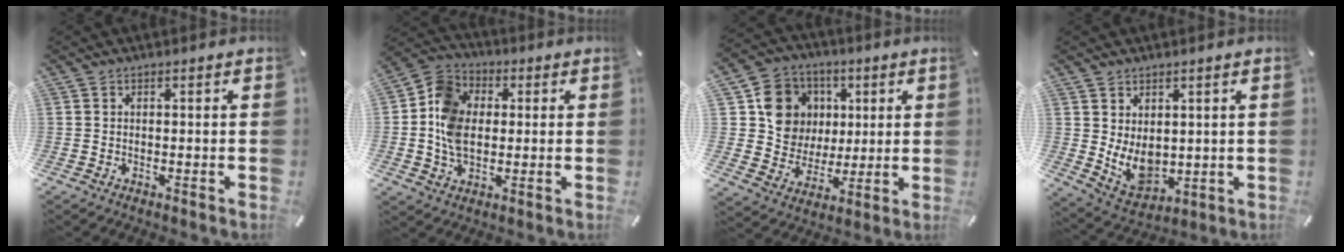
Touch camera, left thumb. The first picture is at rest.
{"total": 11.7, "force": [-0.2, 9.4, 6.9], "torque": [-0.169, 0.022, -0.002]}
{"total": 12.3, "force": [3.1, 11.4, 3.3], "torque": [-0.054, -0.005, 0.067]}
{"total": 8.3, "force": [1.6, 6.5, 4.8], "torque": [-0.093, -0.020, 0.034]}